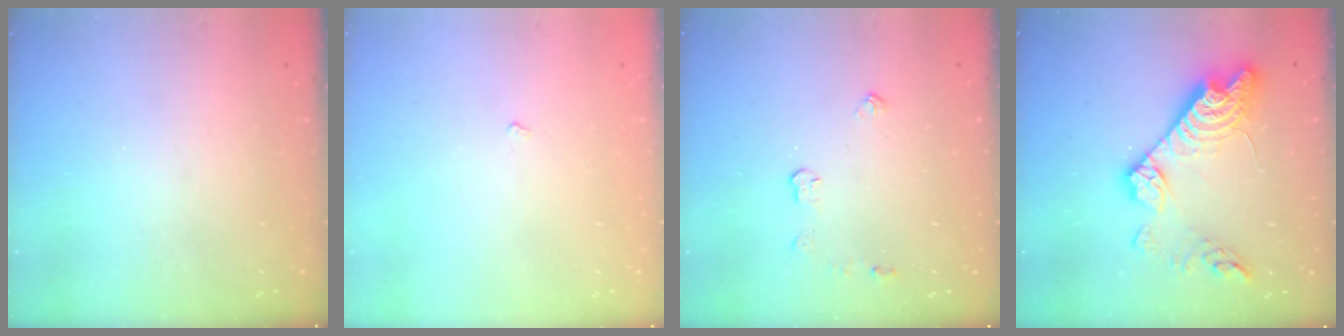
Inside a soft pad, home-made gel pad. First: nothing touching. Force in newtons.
{"total": 2.2, "press": 2.1, "slide": 0.4}
{"total": 3.7, "press": 3.7, "slide": 0.6}
{"total": 18.0, "press": 17.9, "slide": 1.5}